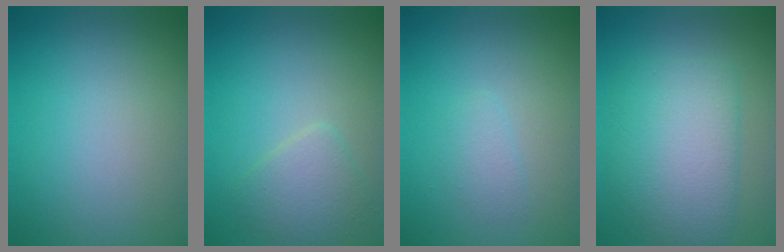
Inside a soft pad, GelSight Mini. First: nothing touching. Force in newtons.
{"total": 2.6, "press": 2.6, "slide": 0.1}
{"total": 1.1, "press": 1.1, "slide": 0.0}
{"total": 6.0, "press": 6.0, "slide": 0.2}